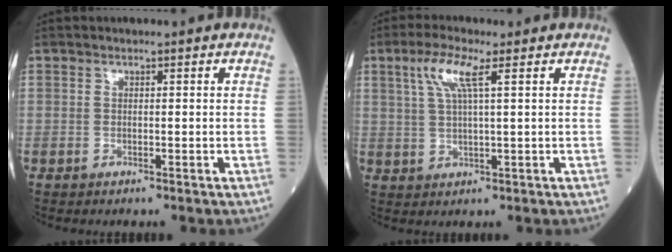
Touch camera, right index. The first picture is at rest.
{"total": 5.6, "force": [2.5, 0.4, 5.0], "torque": [-0.108, 0.010, 0.052]}